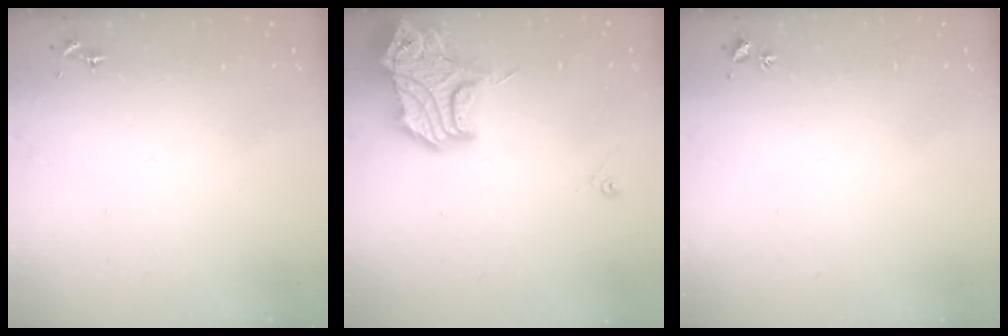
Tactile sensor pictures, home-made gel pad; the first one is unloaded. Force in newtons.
{"total": 17.4, "press": 17.2, "slide": 2.4}
{"total": 2.0, "press": 2.0, "slide": 0.3}